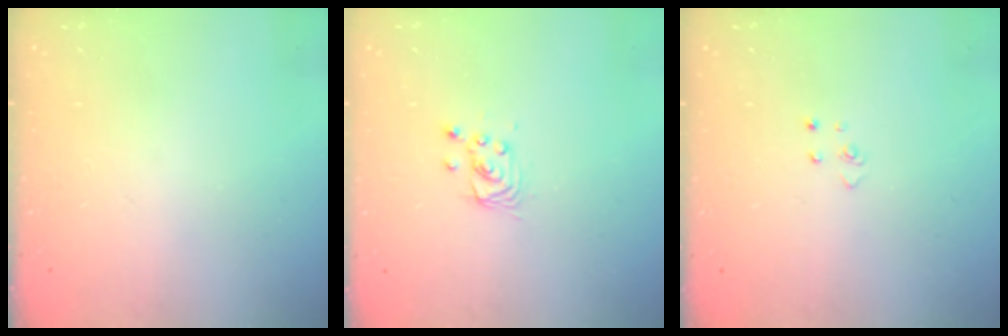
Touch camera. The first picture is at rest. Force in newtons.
{"total": 2.8, "press": 2.8, "slide": 0.2}
{"total": 2.8, "press": 2.8, "slide": 0.3}